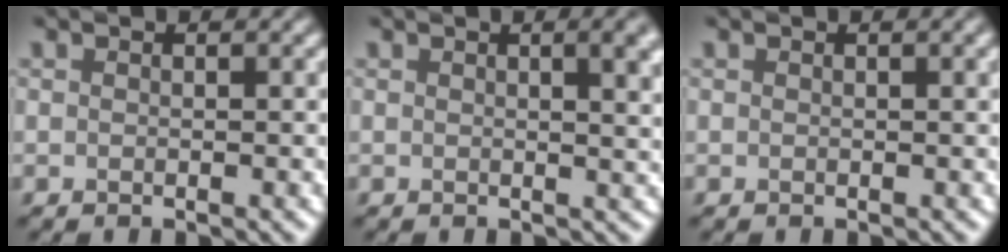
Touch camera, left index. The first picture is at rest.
{"total": 4.8, "force": [1.5, 1.9, 4.2], "torque": [-0.028, 0.012, 0.017]}
{"total": 0.8, "force": [0.3, 0.2, 0.7], "torque": [-0.007, 0.004, 0.004]}